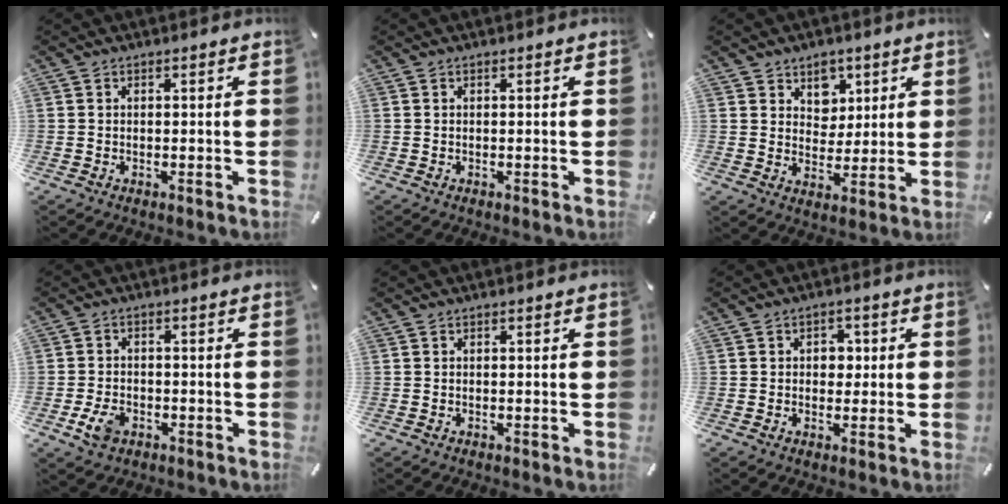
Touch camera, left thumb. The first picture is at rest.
{"total": 0.0}
{"total": 6.8, "force": [3.6, 5.8, 0.4], "torque": [0.002, -0.025, 0.062]}
{"total": 5.3, "force": [-2.3, 3.6, 3.1], "torque": [-0.074, 0.004, -0.044]}
{"total": 0.0}
{"total": 3.7, "force": [-0.1, 3.1, 2.2], "torque": [-0.021, 0.000, -0.010]}